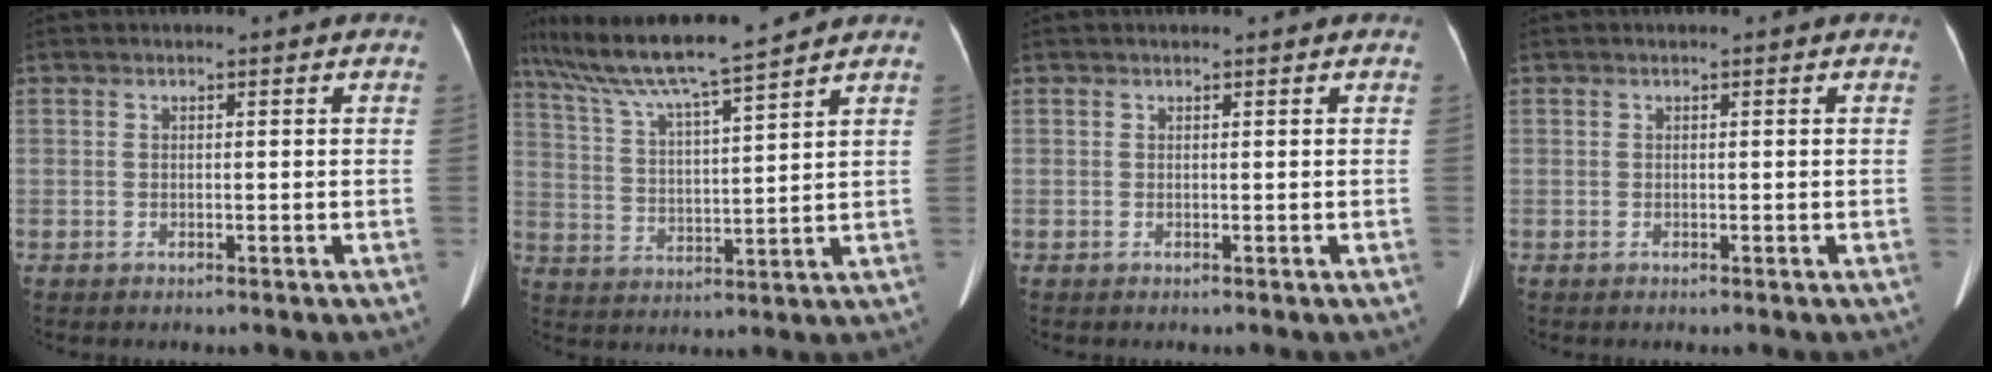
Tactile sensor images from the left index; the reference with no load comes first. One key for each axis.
{"total": 13.7, "fx": 11.7, "fy": -1.1, "fz": 7.1, "tx": -0.133, "ty": 0.013, "tz": 0.204}
{"total": 0.9, "fx": 0.7, "fy": 0.5, "fz": 0.1, "tx": -0.002, "ty": 0.013, "tz": 0.009}
{"total": 0.0}